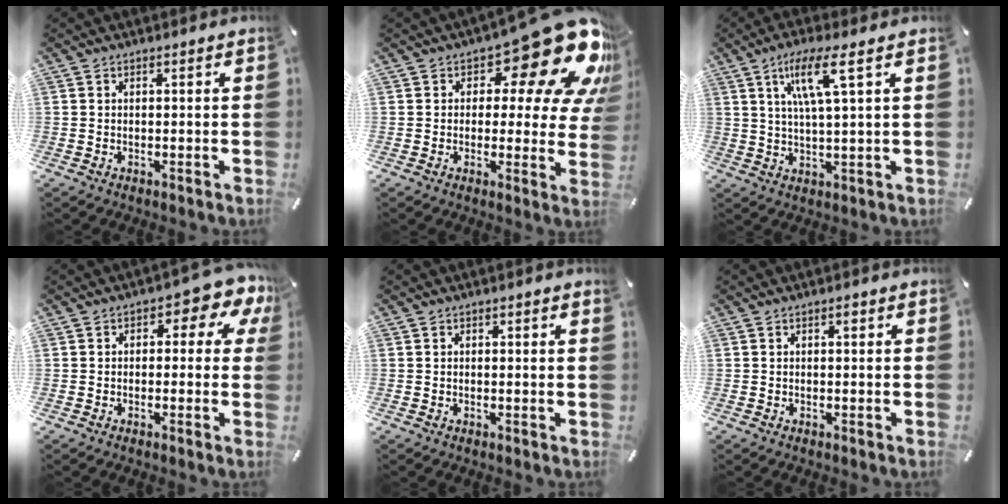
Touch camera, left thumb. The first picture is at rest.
{"total": 20.0, "force": [11.4, 8.9, 13.9], "torque": [-0.166, -0.081, 0.188]}
{"total": 9.5, "force": [4.0, 1.0, 8.5], "torque": [-0.174, 0.005, 0.064]}
{"total": 6.3, "force": [1.8, 3.4, 5.0], "torque": [-0.061, -0.009, 0.021]}
{"total": 0.0}
{"total": 0.8, "force": [0.3, 0.5, 0.6], "torque": [-0.012, 0.004, 0.003]}